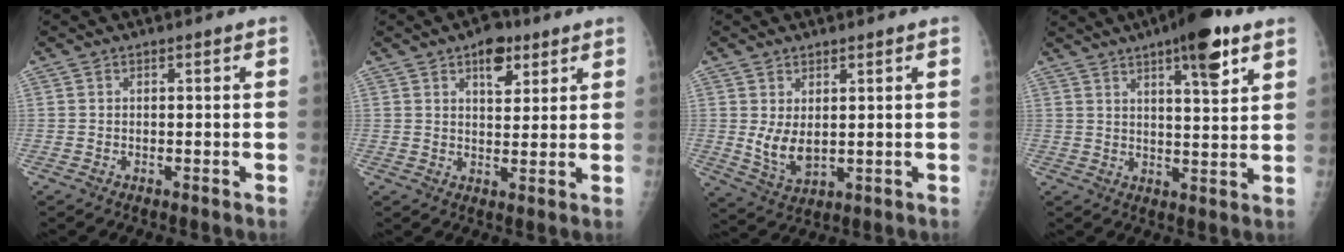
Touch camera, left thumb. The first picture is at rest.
{"total": 6.4, "force": [3.6, 3.6, 3.9], "torque": [-0.033, -0.016, 0.051]}
{"total": 5.6, "force": [1.1, 3.3, 4.4], "torque": [-0.075, -0.018, 0.034]}
{"total": 10.9, "force": [6.3, 2.7, 8.5], "torque": [-0.108, -0.029, 0.089]}